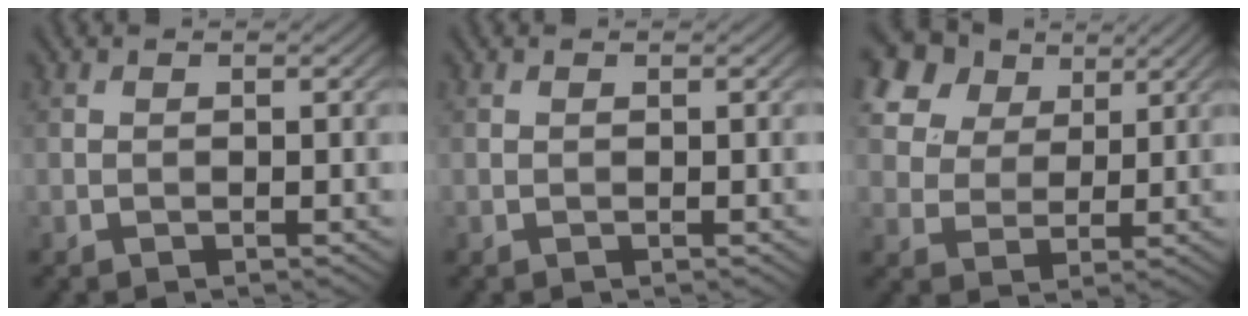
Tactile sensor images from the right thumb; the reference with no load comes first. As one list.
[{"total": 0.0}, {"total": 13.0, "force": [7.7, 8.7, 5.9], "torque": [-0.189, 0.023, 0.162]}]